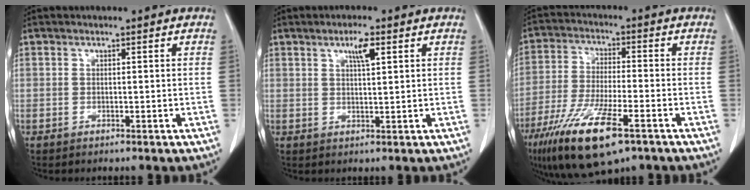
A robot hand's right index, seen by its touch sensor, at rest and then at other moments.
{"total": 3.3, "force": [1.7, 0.5, 2.9], "torque": [-0.051, 0.000, 0.029]}
{"total": 14.4, "force": [-8.4, 2.9, 11.3], "torque": [-0.226, -0.033, -0.146]}